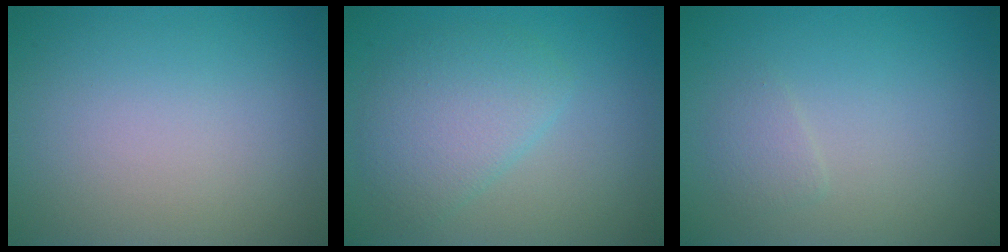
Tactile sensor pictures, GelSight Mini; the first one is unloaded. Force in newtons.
{"total": 3.9, "press": 3.9, "slide": 0.1}
{"total": 1.0, "press": 1.0, "slide": 0.0}